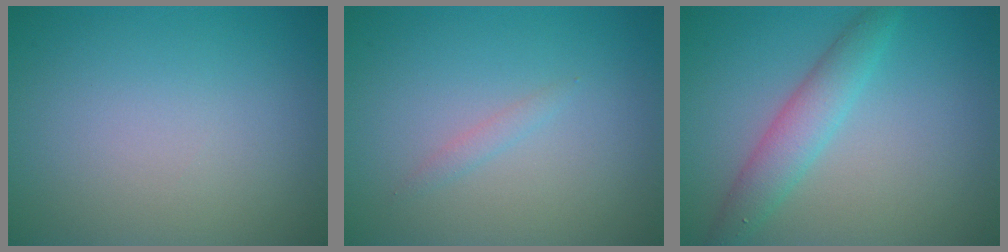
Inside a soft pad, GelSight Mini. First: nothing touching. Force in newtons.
{"total": 0.7, "press": 0.7, "slide": 0.1}
{"total": 3.0, "press": 3.0, "slide": 0.1}